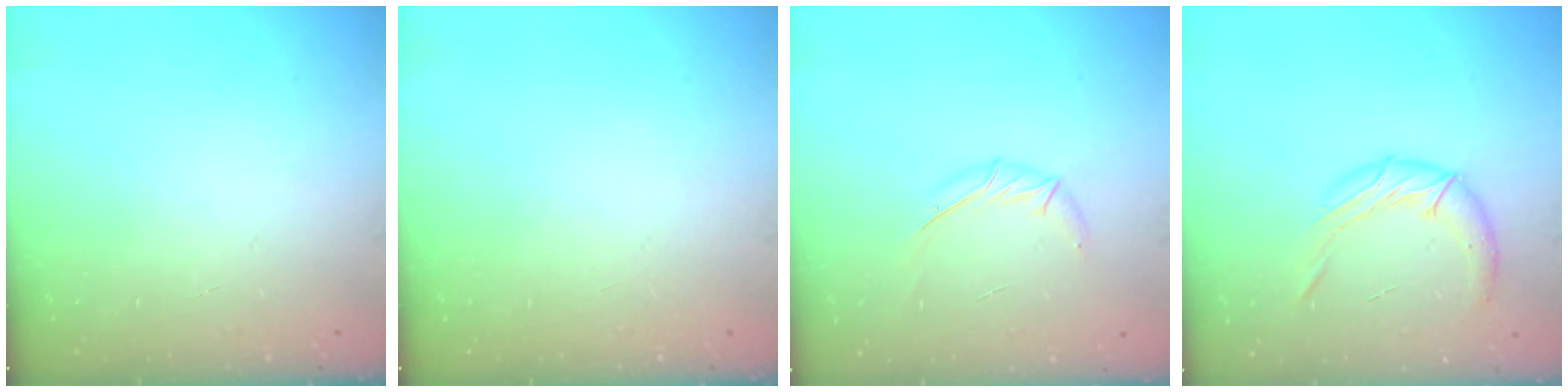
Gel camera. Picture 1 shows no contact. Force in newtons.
{"total": 0.0}
{"total": 7.6, "press": 7.5, "slide": 1.1}
{"total": 10.8, "press": 10.7, "slide": 1.2}